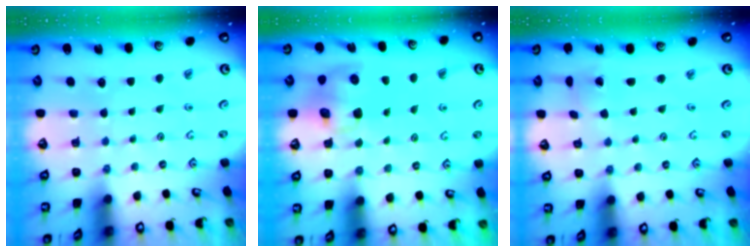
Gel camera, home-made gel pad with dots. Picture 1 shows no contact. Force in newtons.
{"total": 9.7, "press": 9.6, "slide": 1.3}
{"total": 0.7, "press": 0.7, "slide": 0.1}